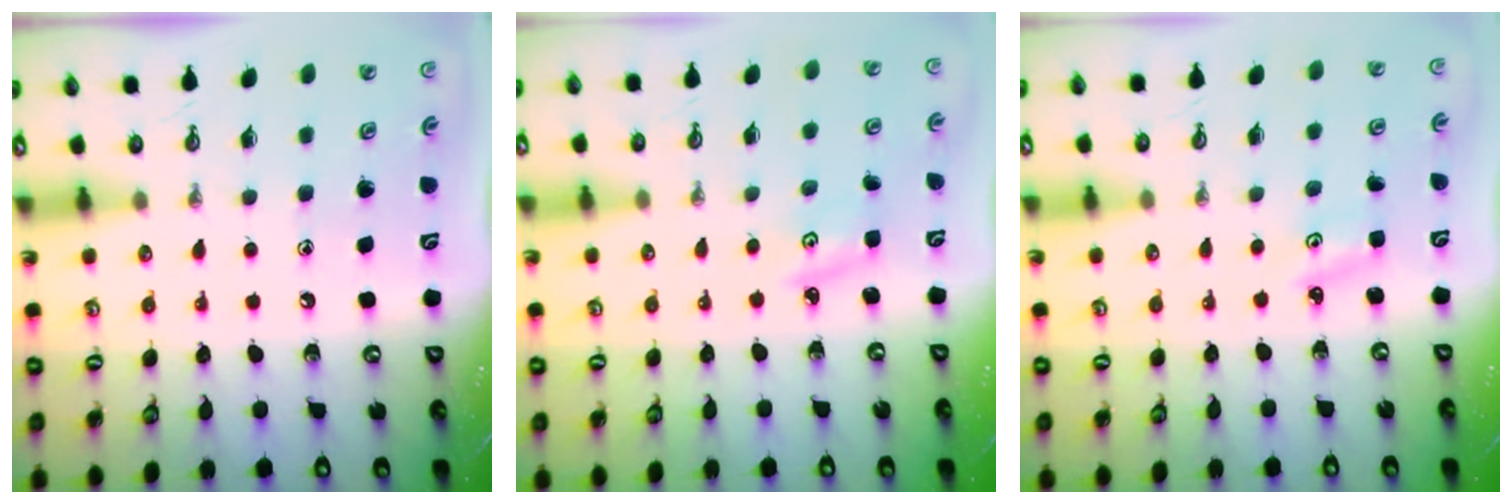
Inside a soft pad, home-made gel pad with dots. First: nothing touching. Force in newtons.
{"total": 3.0, "press": 3.0, "slide": 0.4}
{"total": 2.1, "press": 2.1, "slide": 0.3}